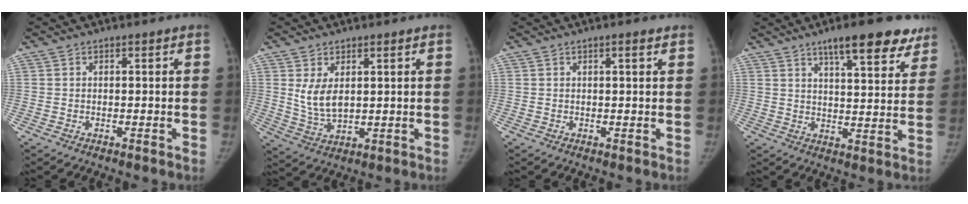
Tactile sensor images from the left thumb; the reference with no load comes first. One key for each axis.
{"total": 6.3, "fx": 1.8, "fy": 3.6, "fz": 4.8, "tx": -0.082, "ty": -0.019, "tz": 0.046}
{"total": 1.5, "fx": 0.9, "fy": 0.2, "fz": 1.2, "tx": -0.018, "ty": -0.002, "tz": 0.012}
{"total": 14.0, "fx": 9.6, "fy": 4.0, "fz": 9.3, "tx": -0.090, "ty": -0.043, "tz": 0.132}